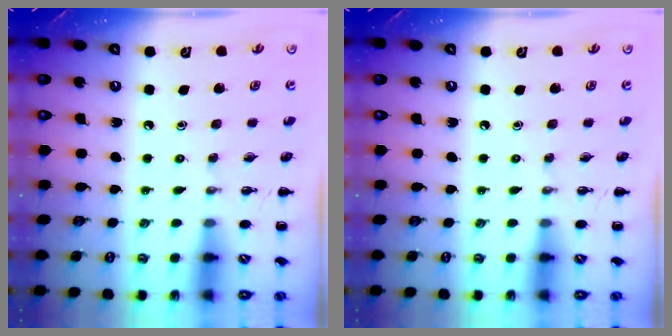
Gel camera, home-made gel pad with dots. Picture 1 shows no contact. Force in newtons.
{"total": 0.0}